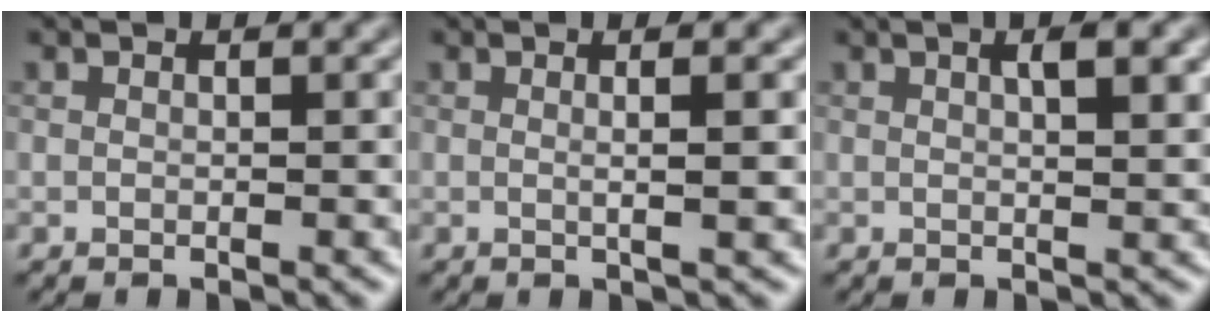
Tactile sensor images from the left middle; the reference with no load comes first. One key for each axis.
{"total": 2.0, "fx": -0.1, "fy": 0.3, "fz": 2.0, "tx": -0.031, "ty": 0.007, "tz": 0.000}
{"total": 2.6, "fx": 0.8, "fy": 0.7, "fz": 2.4, "tx": -0.024, "ty": 0.010, "tz": 0.012}